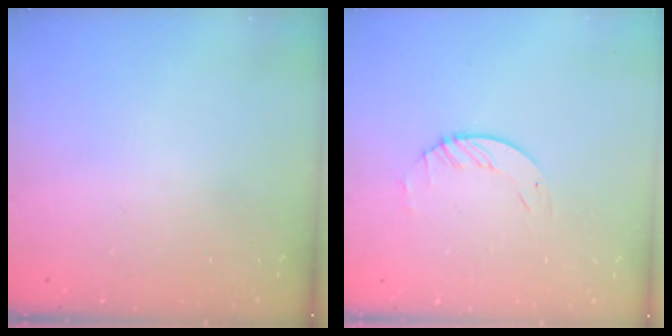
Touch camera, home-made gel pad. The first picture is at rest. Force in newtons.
{"total": 1.7, "press": 1.7, "slide": 0.2}